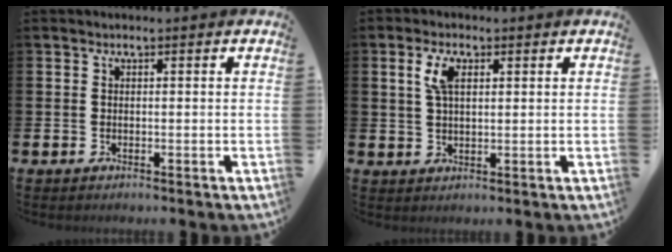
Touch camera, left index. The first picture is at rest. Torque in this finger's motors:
{"motor_torque": [0.53, -0.53, 0.47, 0.10]}